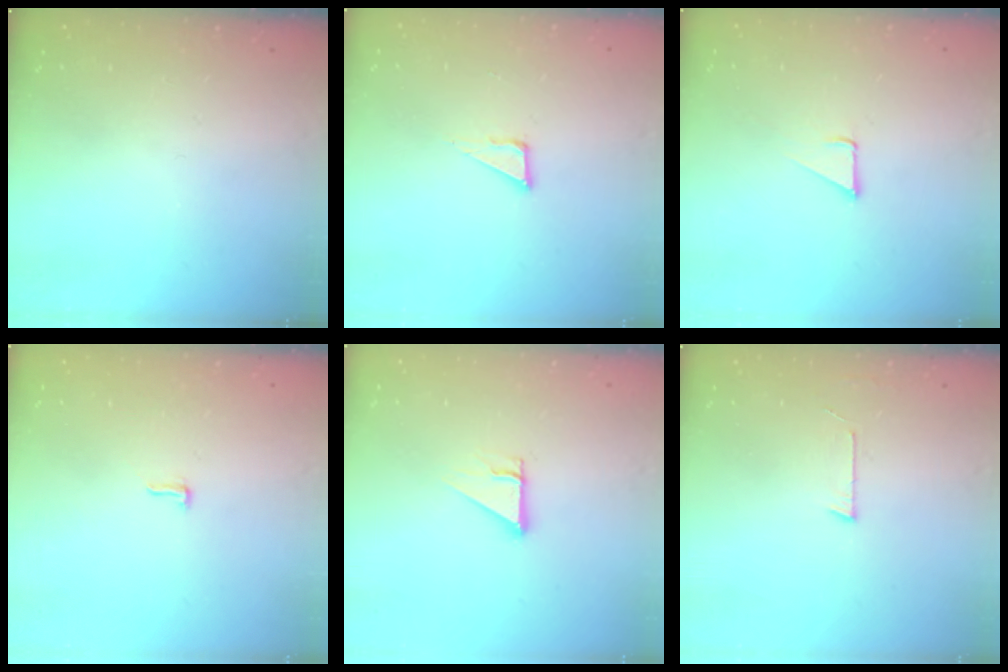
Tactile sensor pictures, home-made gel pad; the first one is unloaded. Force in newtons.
{"total": 4.8, "press": 4.8, "slide": 0.4}
{"total": 3.2, "press": 3.2, "slide": 0.1}
{"total": 3.7, "press": 3.3, "slide": 1.7}
{"total": 2.7, "press": 2.7, "slide": 0.1}
{"total": 2.7, "press": 2.7, "slide": 0.2}